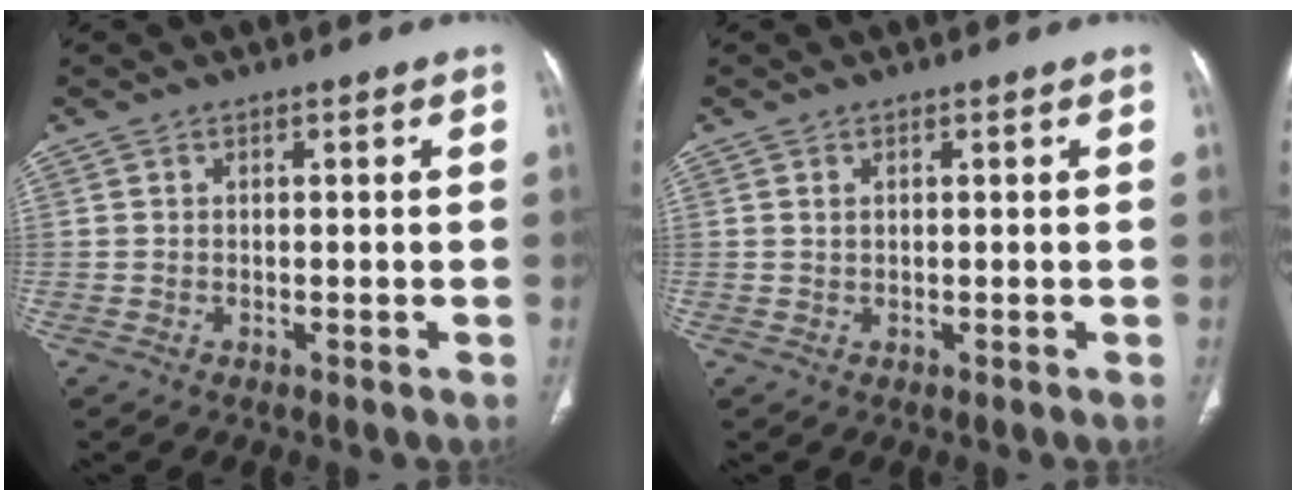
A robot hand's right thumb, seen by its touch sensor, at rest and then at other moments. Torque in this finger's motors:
{"motor_torque": [-0.19, -0.40, 0.23, 0.16, 0.02]}